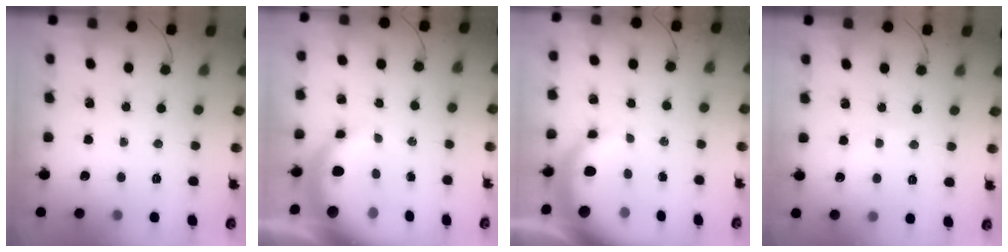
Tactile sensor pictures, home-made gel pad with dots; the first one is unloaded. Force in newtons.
{"total": 9.7, "press": 9.5, "slide": 1.8}
{"total": 7.8, "press": 7.7, "slide": 1.4}
{"total": 2.7, "press": 2.6, "slide": 0.5}